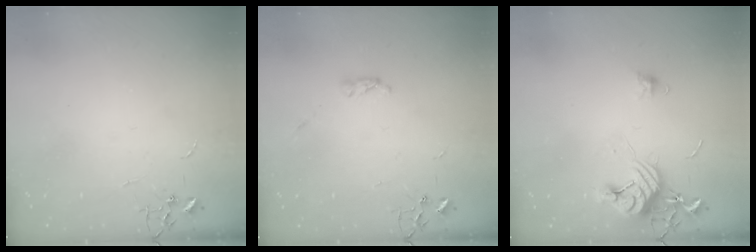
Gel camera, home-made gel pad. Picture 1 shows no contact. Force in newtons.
{"total": 3.7, "press": 3.7, "slide": 0.6}
{"total": 11.4, "press": 11.3, "slide": 1.2}